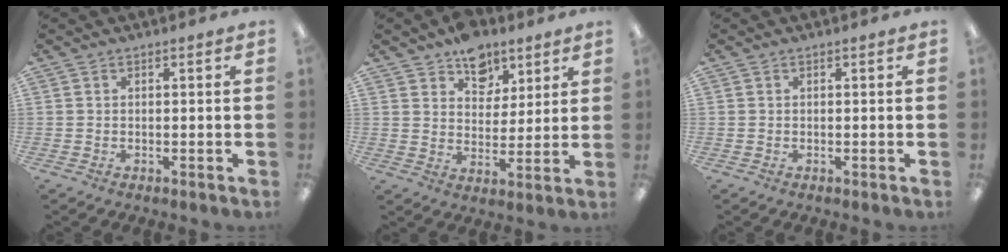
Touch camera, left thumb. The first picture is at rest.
{"total": 9.5, "force": [6.9, 6.2, 2.0], "torque": [-0.019, -0.047, 0.125]}
{"total": 0.0}